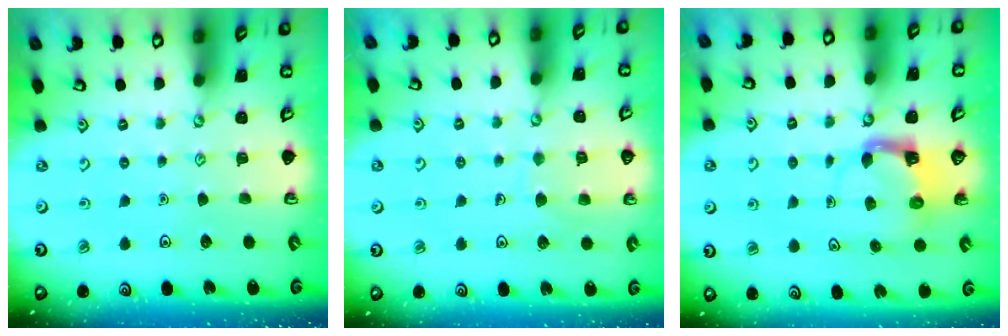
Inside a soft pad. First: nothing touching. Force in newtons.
{"total": 5.7, "press": 5.7, "slide": 0.4}
{"total": 4.0, "press": 3.9, "slide": 0.7}